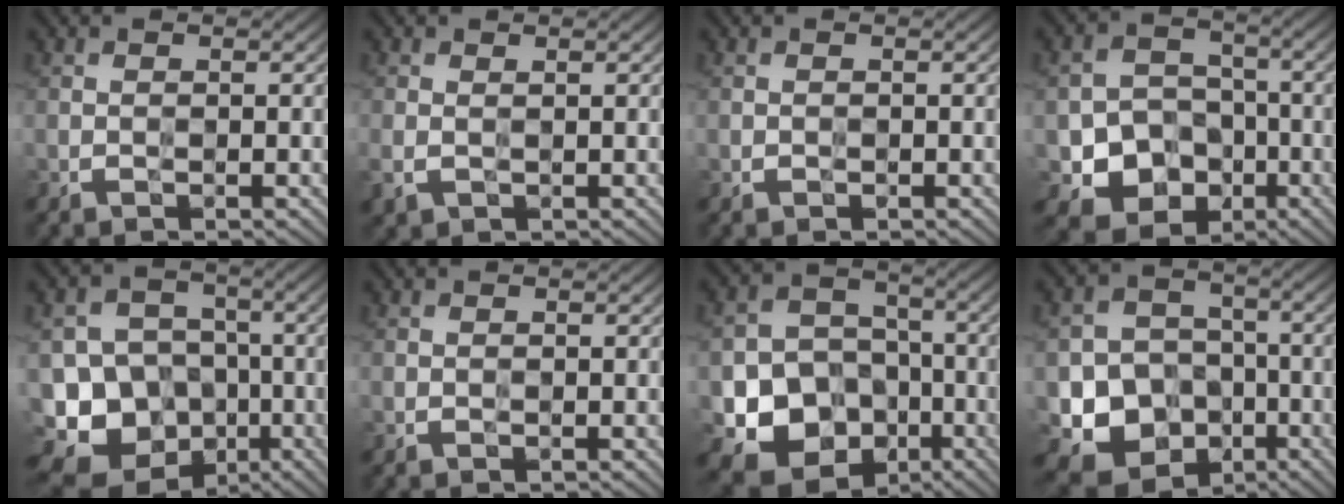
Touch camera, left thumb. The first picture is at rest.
{"total": 2.1, "force": [0.0, 1.5, 1.5], "torque": [-0.041, -0.004, 0.000]}
{"total": 0.0}
{"total": 9.0, "force": [-3.3, 7.3, 4.3], "torque": [-0.084, -0.021, -0.068]}
{"total": 17.3, "force": [-7.8, 14.6, 5.3], "torque": [-0.144, -0.047, -0.126]}
{"total": 0.0}
{"total": 13.6, "force": [-4.9, 11.2, 5.8], "torque": [-0.129, -0.043, -0.106]}
{"total": 11.2, "force": [-4.1, 9.3, 4.7], "torque": [-0.105, -0.039, -0.095]}